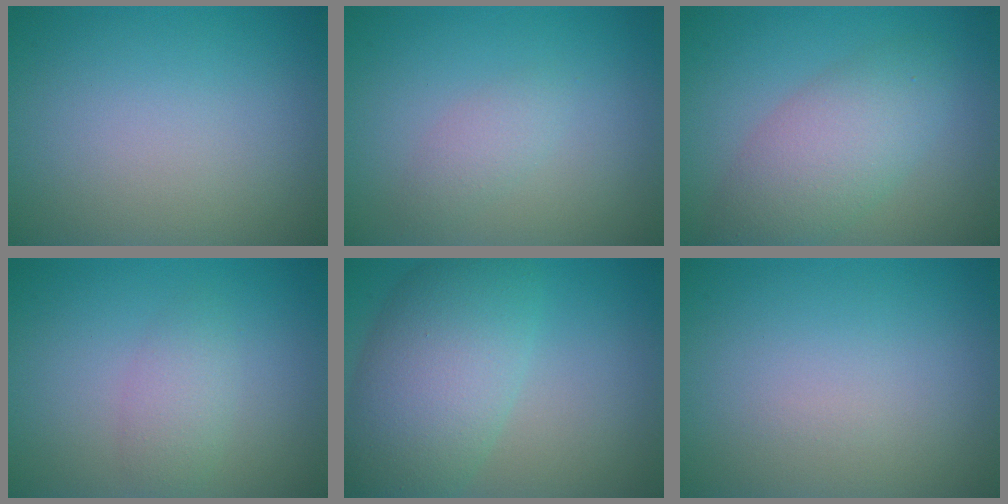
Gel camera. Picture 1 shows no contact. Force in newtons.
{"total": 1.5, "press": 1.5, "slide": 0.1}
{"total": 5.2, "press": 5.2, "slide": 0.1}
{"total": 2.1, "press": 2.1, "slide": 0.1}
{"total": 8.2, "press": 8.2, "slide": 0.3}
{"total": 0.0}